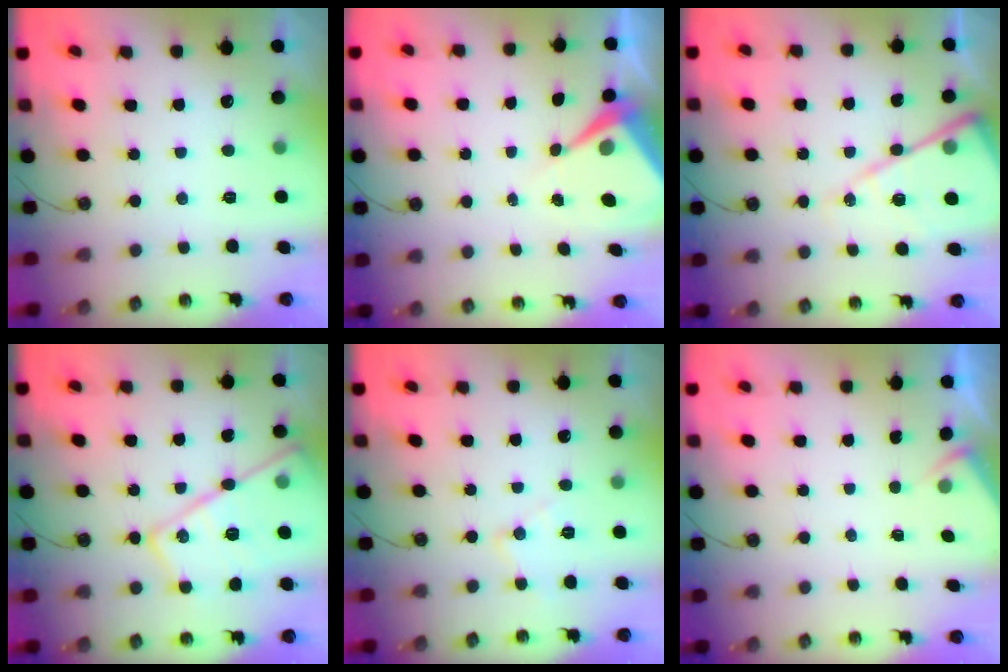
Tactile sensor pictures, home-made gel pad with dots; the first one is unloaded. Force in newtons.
{"total": 7.1, "press": 7.1, "slide": 0.8}
{"total": 16.2, "press": 16.1, "slide": 1.5}
{"total": 20.6, "press": 20.5, "slide": 1.7}
{"total": 7.7, "press": 7.7, "slide": 0.6}
{"total": 2.0, "press": 1.9, "slide": 0.4}